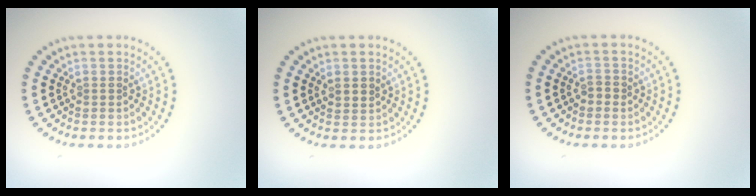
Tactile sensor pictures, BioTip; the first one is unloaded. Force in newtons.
{"total": 1.1, "press": 1.0, "slide": 0.6}
{"total": 0.9, "press": 0.8, "slide": 0.2}